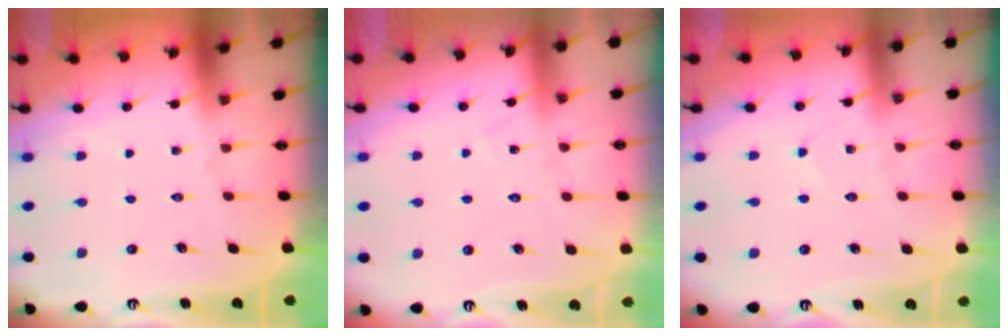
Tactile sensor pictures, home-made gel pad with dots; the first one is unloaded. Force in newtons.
{"total": 7.2, "press": 7.2, "slide": 0.4}
{"total": 5.1, "press": 5.1, "slide": 0.5}